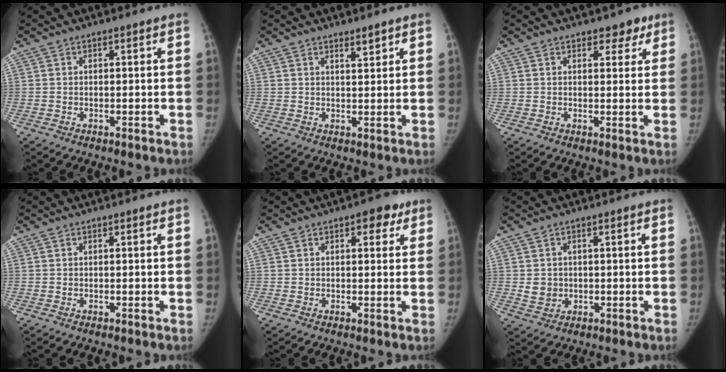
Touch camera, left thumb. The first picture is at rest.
{"total": 2.0, "force": [1.6, 0.5, 1.1], "torque": [-0.013, -0.014, 0.027]}
{"total": 3.2, "force": [2.2, 2.0, 1.2], "torque": [0.013, -0.009, 0.025]}
{"total": 0.0}
{"total": 3.9, "force": [2.0, 2.2, 2.6], "torque": [-0.007, -0.002, 0.017]}
{"total": 3.3, "force": [-0.1, 3.0, 1.4], "torque": [-0.010, 0.001, 0.007]}